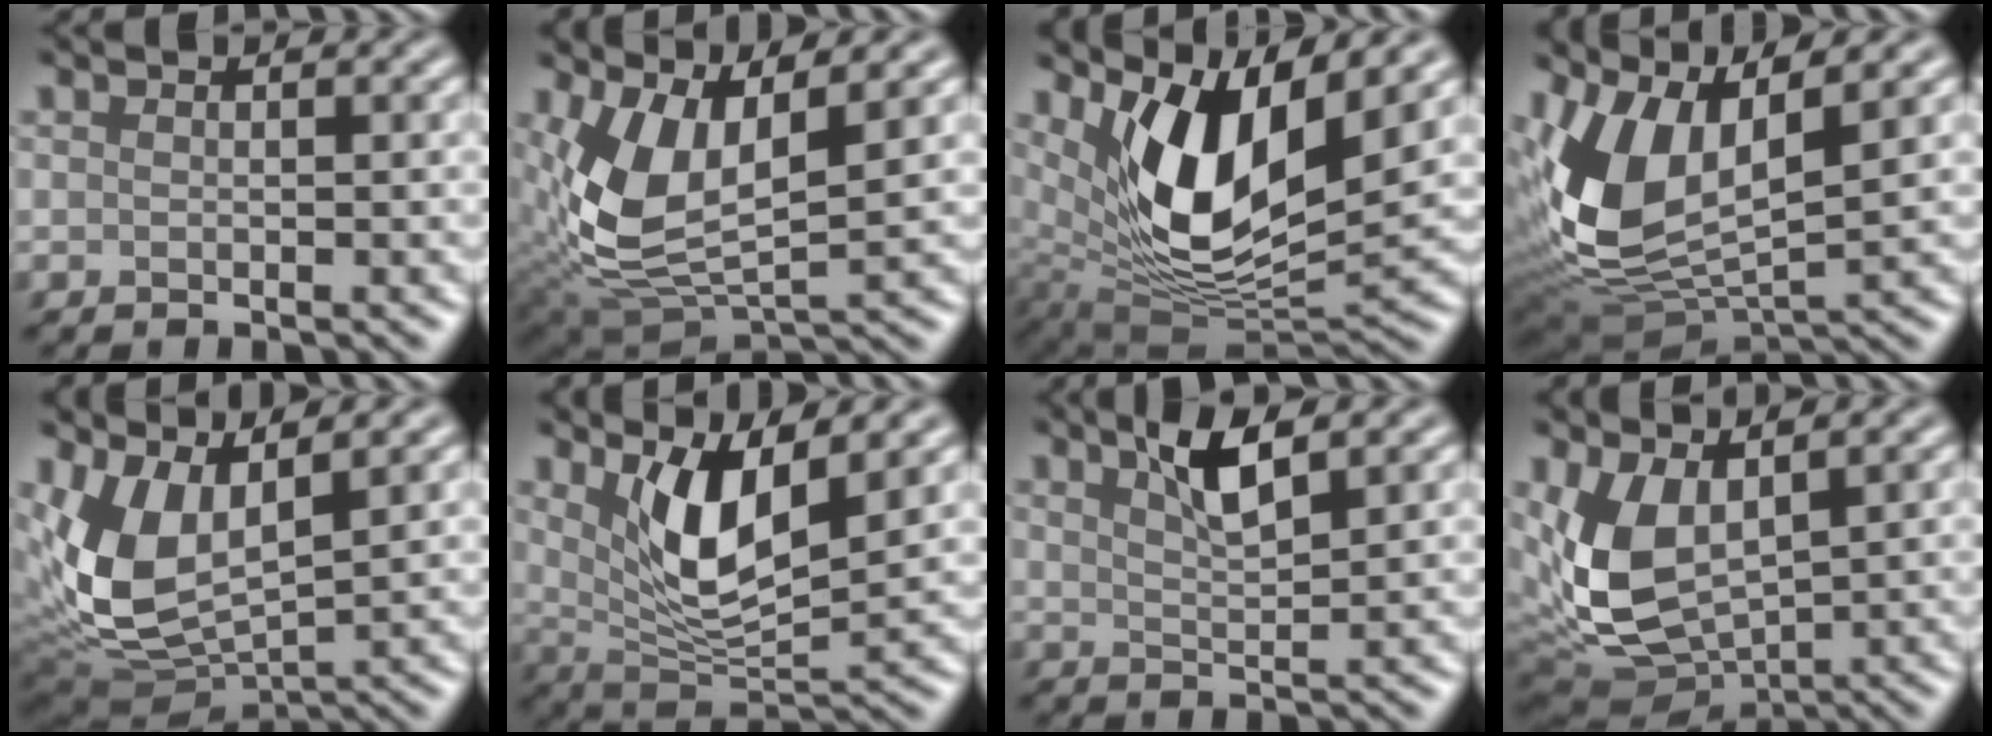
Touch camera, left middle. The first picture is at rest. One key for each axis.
{"total": 7.9, "fx": 1.8, "fy": 4.1, "fz": 6.6, "tx": -0.146, "ty": -0.016, "tz": 0.038}
{"total": 10.2, "fx": 4.2, "fy": 4.2, "fz": 8.3, "tx": -0.150, "ty": -0.020, "tz": 0.085}
{"total": 9.8, "fx": 2.0, "fy": 5.2, "fz": 8.1, "tx": -0.193, "ty": -0.007, "tz": 0.036}
{"total": 8.1, "fx": 1.9, "fy": 4.2, "fz": 6.6, "tx": -0.155, "ty": -0.012, "tz": 0.039}
{"total": 6.2, "fx": 2.5, "fy": 2.2, "fz": 5.2, "tx": -0.104, "ty": -0.015, "tz": 0.052}
{"total": 3.6, "fx": 2.2, "fy": 0.8, "fz": 2.7, "tx": -0.050, "ty": 0.002, "tz": 0.040}
{"total": 7.5, "fx": 1.0, "fy": 4.2, "fz": 6.2, "tx": -0.149, "ty": -0.011, "tz": 0.021}